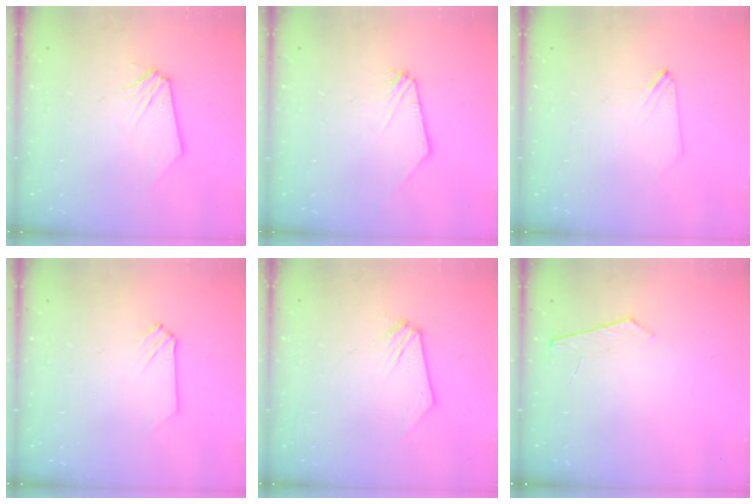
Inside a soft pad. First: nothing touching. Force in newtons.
{"total": 0.0}
{"total": 1.3, "press": 1.3, "slide": 0.2}
{"total": 0.0}
{"total": 0.0}
{"total": 4.8, "press": 4.8, "slide": 0.5}